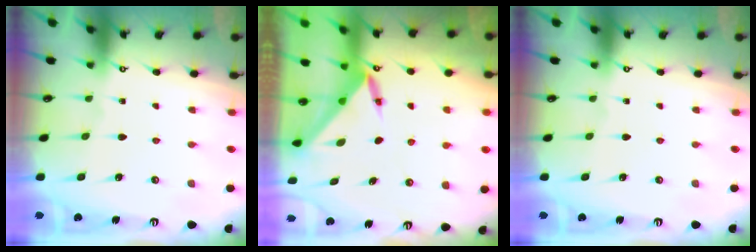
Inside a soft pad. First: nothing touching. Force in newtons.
{"total": 3.4, "press": 3.4, "slide": 0.3}
{"total": 0.0}